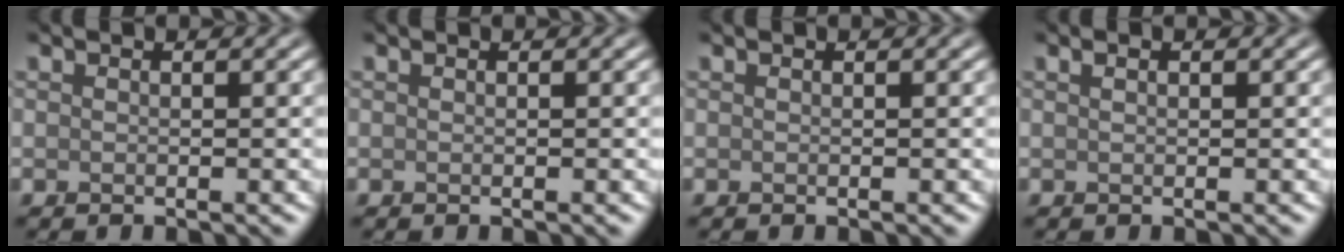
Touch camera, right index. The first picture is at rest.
{"total": 0.0}
{"total": 0.0}
{"total": 0.6, "force": [0.2, 0.2, 0.5], "torque": [-0.014, 0.003, 0.005]}